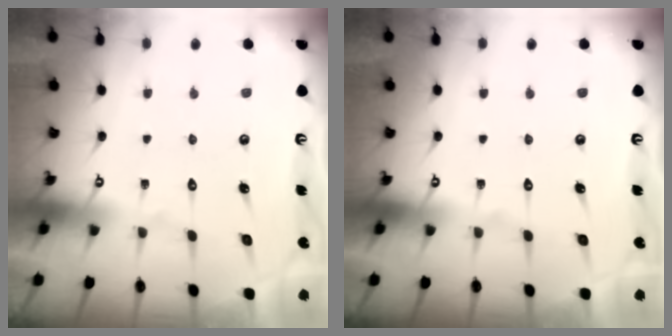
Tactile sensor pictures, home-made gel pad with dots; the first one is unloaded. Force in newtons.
{"total": 0.0}